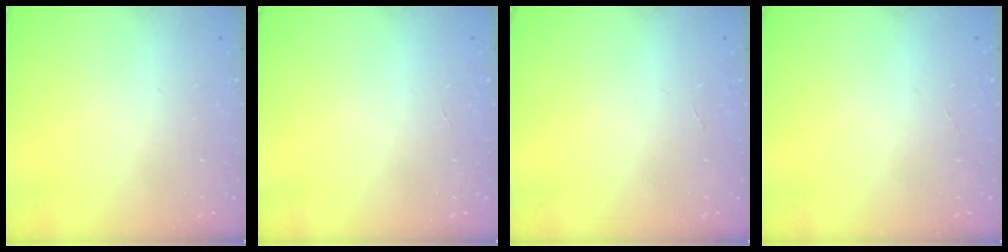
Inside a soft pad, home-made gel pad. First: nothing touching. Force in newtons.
{"total": 0.0}
{"total": 0.0}
{"total": 0.0}